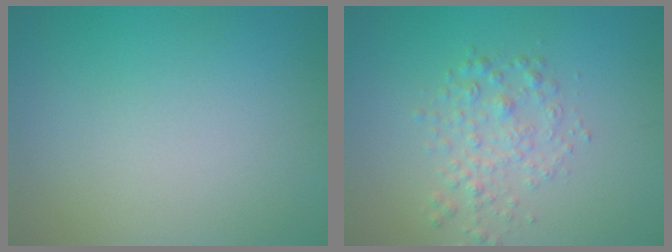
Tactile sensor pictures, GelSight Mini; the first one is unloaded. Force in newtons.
{"total": 2.4, "press": 2.4, "slide": 0.1}